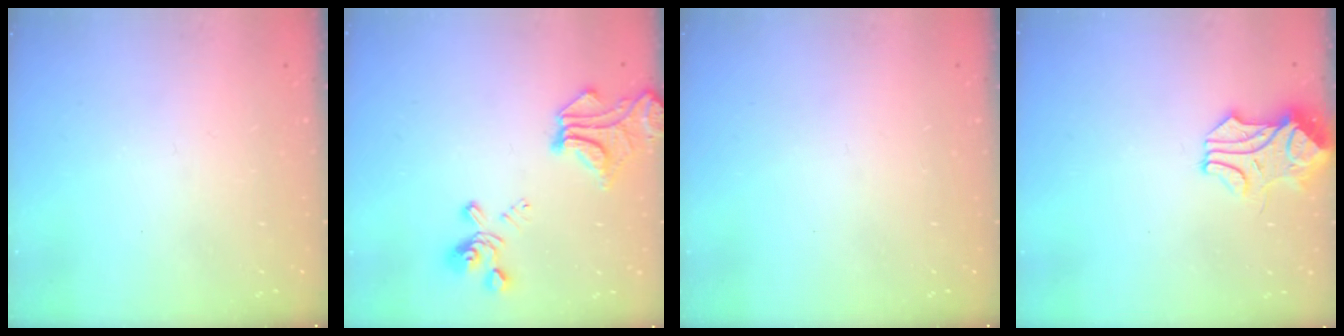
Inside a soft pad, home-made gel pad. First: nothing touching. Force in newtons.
{"total": 10.3, "press": 9.7, "slide": 3.5}
{"total": 0.0}
{"total": 0.7, "press": 0.7, "slide": 0.2}